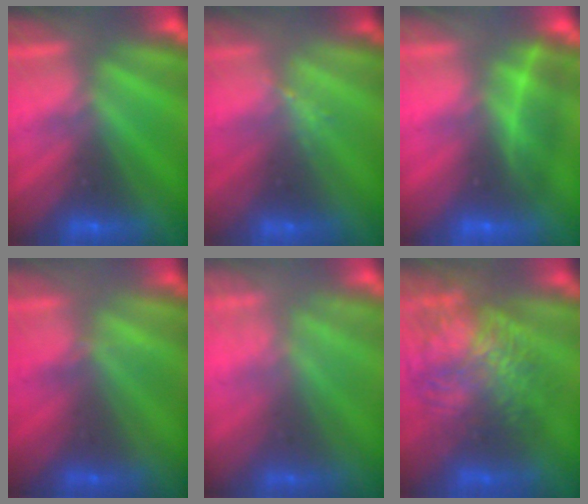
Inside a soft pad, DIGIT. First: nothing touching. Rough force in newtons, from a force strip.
{"total": 1.3}
{"total": 1.9}
{"total": 2.3}
{"total": 2.3}
{"total": 10.2}